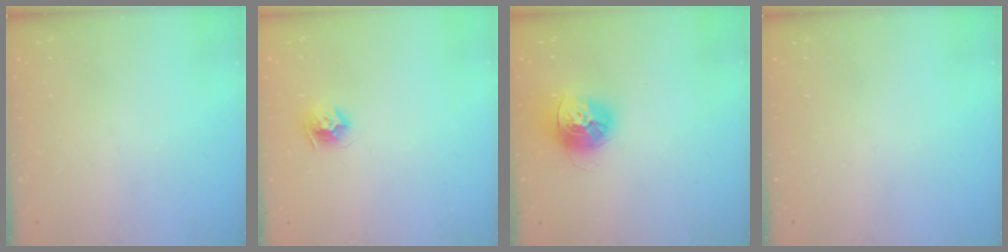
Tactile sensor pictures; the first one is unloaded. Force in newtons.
{"total": 8.1, "press": 8.1, "slide": 0.2}
{"total": 14.6, "press": 14.5, "slide": 1.3}
{"total": 0.0}